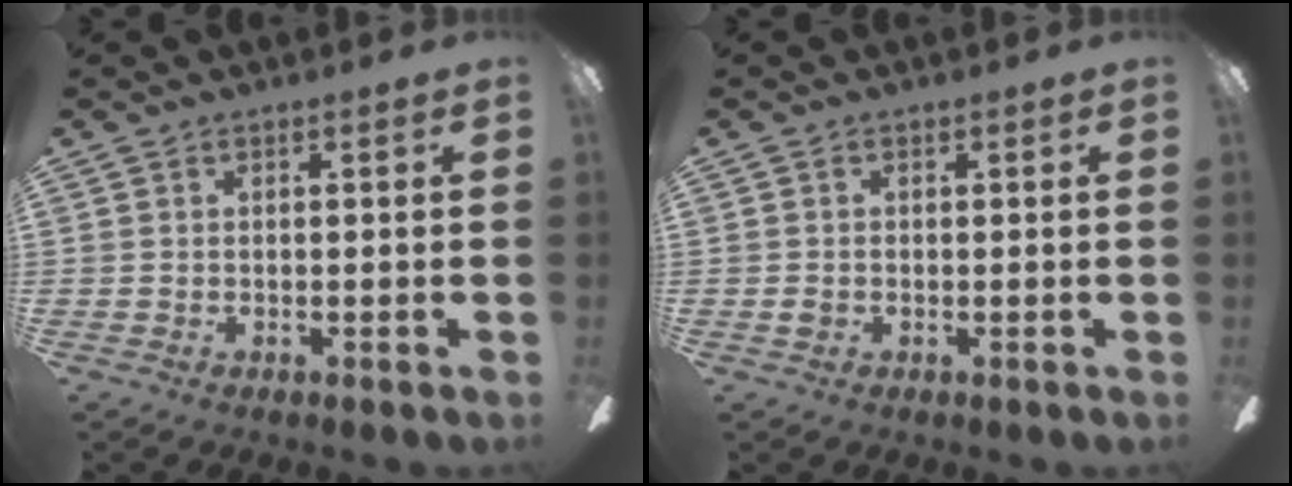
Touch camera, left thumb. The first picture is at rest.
{"total": 1.2, "force": [-0.1, 1.0, 0.5], "torque": [-0.009, 0.005, -0.004]}